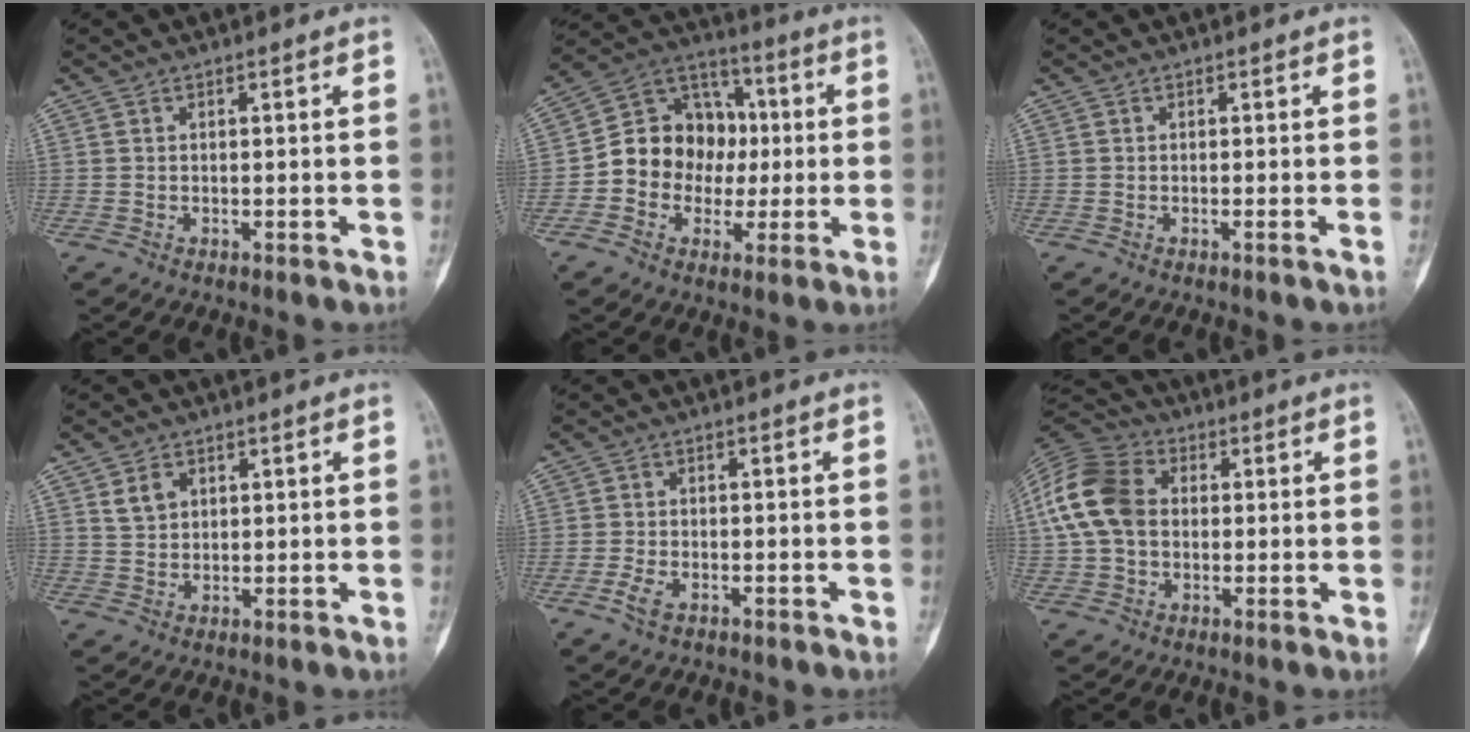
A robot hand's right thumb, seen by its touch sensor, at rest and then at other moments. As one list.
[{"total": 14.5, "force": [-0.8, 12.4, 7.6], "torque": [-0.074, 0.039, -0.021]}, {"total": 0.7, "force": [-0.3, -0.3, 0.6], "torque": [-0.004, 0.002, -0.008]}, {"total": 3.7, "force": [1.7, 2.7, 1.9], "torque": [-0.024, -0.006, 0.035]}, {"total": 2.9, "force": [-1.5, 1.5, 2.0], "torque": [-0.044, 0.005, -0.029]}, {"total": 13.9, "force": [1.3, 10.3, 9.2], "torque": [-0.177, 0.028, 0.016]}]